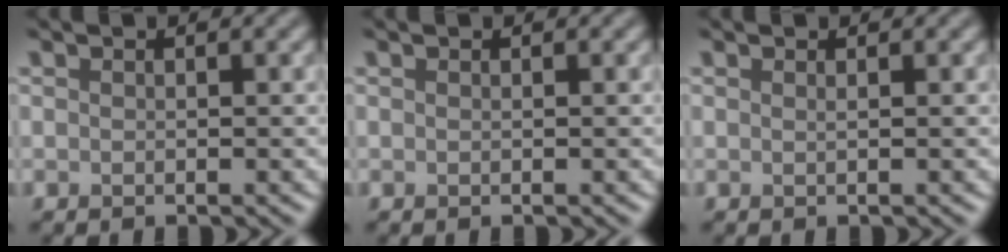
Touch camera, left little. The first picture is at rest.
{"total": 0.0}
{"total": 0.5, "force": [0.2, 0.2, 0.5], "torque": [-0.001, -0.001, 0.000]}